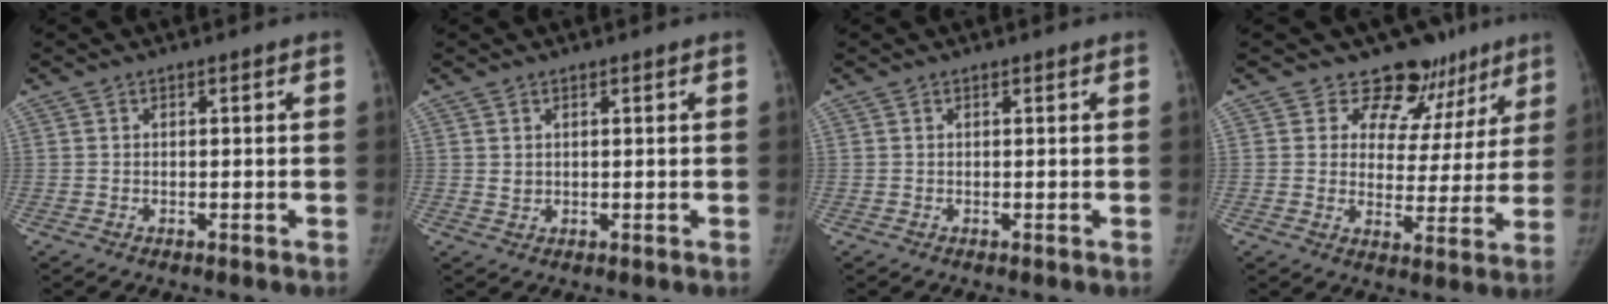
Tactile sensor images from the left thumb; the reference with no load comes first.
{"total": 1.2, "force": [0.7, 0.8, 0.5], "torque": [0.002, -0.006, 0.015]}
{"total": 0.0}
{"total": 12.4, "force": [9.4, 7.8, 2.2], "torque": [0.022, -0.052, 0.109]}